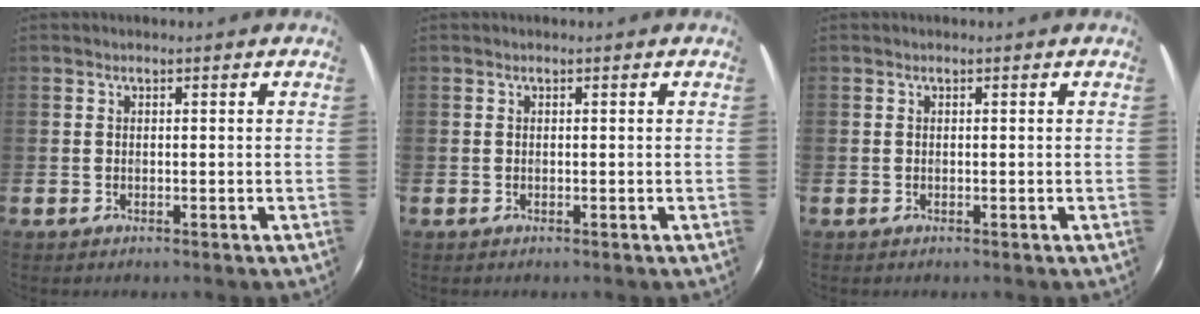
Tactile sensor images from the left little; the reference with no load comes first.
{"total": 0.0}
{"total": 0.0}